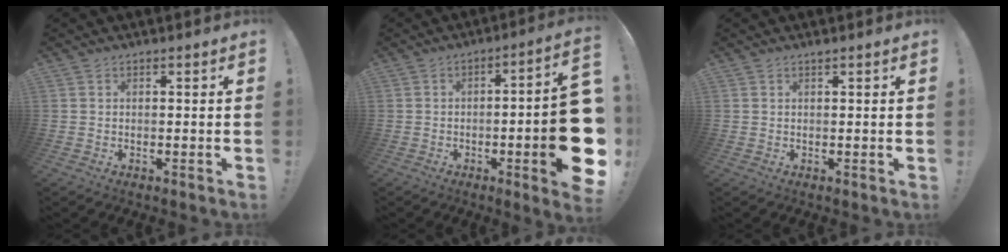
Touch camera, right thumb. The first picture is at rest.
{"total": 16.6, "force": [-3.2, 2.5, 16.1], "torque": [-0.211, 0.000, -0.042]}
{"total": 0.6, "force": [0.5, -0.3, 0.2], "torque": [0.002, -0.003, 0.006]}